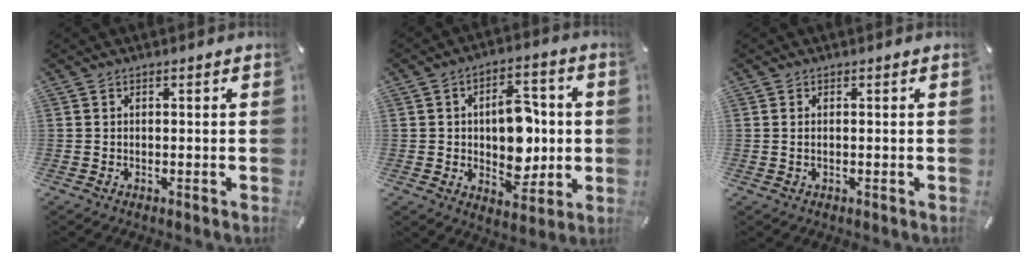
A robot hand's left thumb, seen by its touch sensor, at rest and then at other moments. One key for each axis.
{"total": 12.5, "fx": 0.0, "fy": 8.7, "fz": 9.1, "tx": -0.114, "ty": 0.007, "tz": 0.002}
{"total": 1.0, "fx": 0.1, "fy": 0.2, "fz": 1.0, "tx": -0.021, "ty": -0.003, "tz": 0.002}